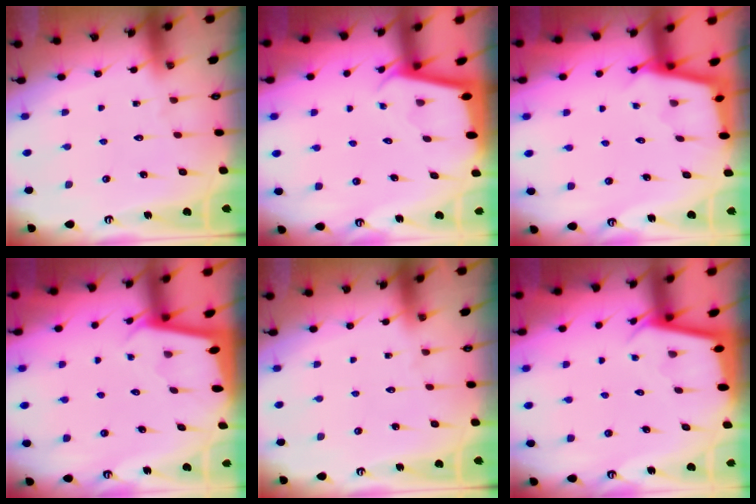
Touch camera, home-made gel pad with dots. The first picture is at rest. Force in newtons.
{"total": 1.9, "press": 1.9, "slide": 0.1}
{"total": 2.4, "press": 2.4, "slide": 0.2}
{"total": 1.9, "press": 1.9, "slide": 0.0}
{"total": 0.0}
{"total": 2.5, "press": 2.5, "slide": 0.1}